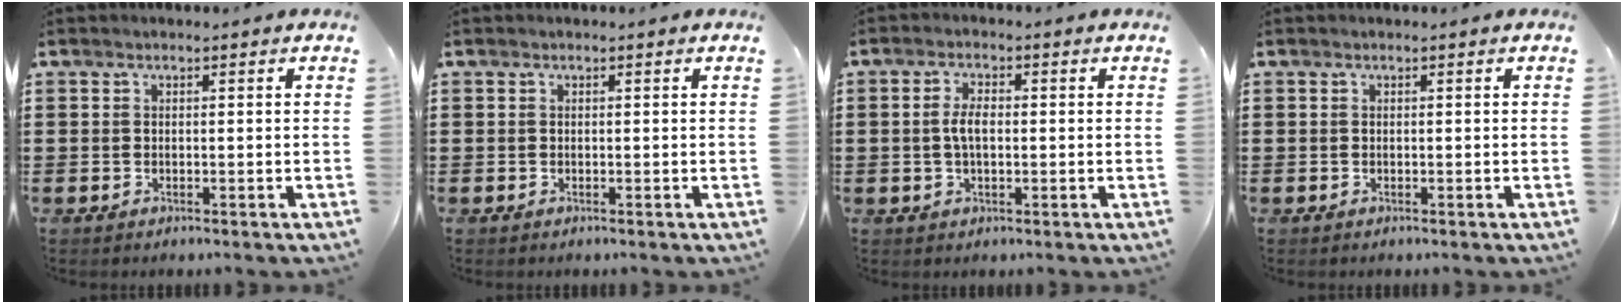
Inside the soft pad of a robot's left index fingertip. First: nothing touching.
{"total": 0.0}
{"total": 3.5, "force": [0.1, 1.5, 3.2], "torque": [-0.070, 0.002, -0.003]}
{"total": 0.0}